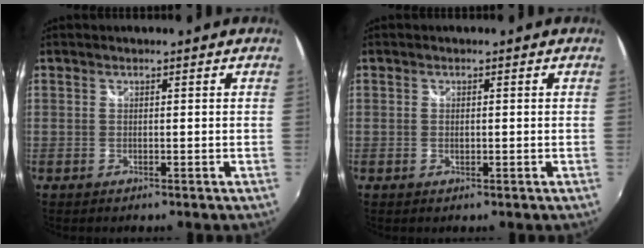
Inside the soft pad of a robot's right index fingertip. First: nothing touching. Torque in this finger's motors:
{"motor_torque": [-0.20, 0.16, -0.06, 0.00]}